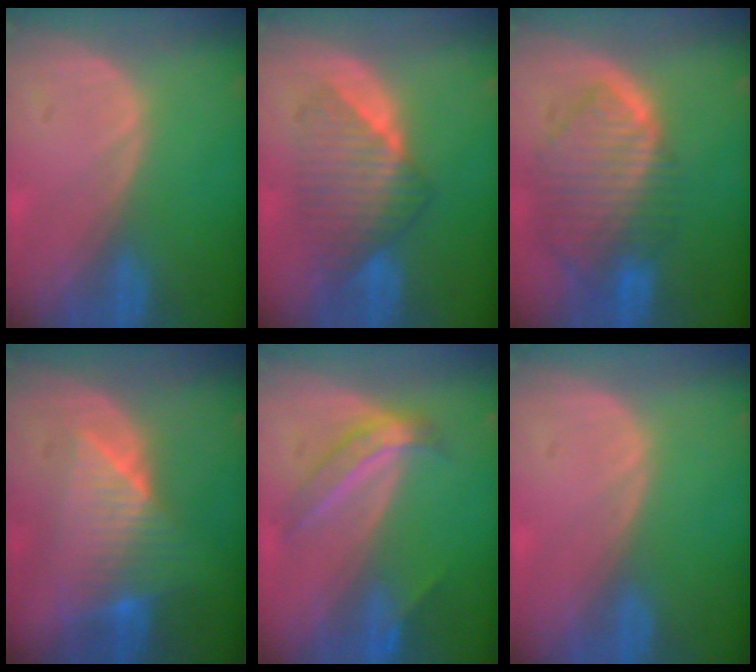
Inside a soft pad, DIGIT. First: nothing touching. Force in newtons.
{"total": 7.1, "press": 7.1, "slide": 0.2}
{"total": 10.0, "press": 8.5, "slide": 5.2}
{"total": 7.5, "press": 7.3, "slide": 2.0}
{"total": 5.2, "press": 4.8, "slide": 2.2}
{"total": 0.0}